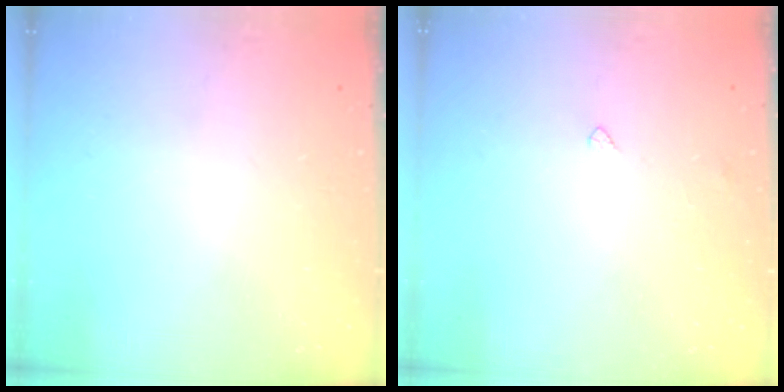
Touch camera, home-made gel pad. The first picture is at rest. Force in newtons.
{"total": 2.8, "press": 2.7, "slide": 0.4}